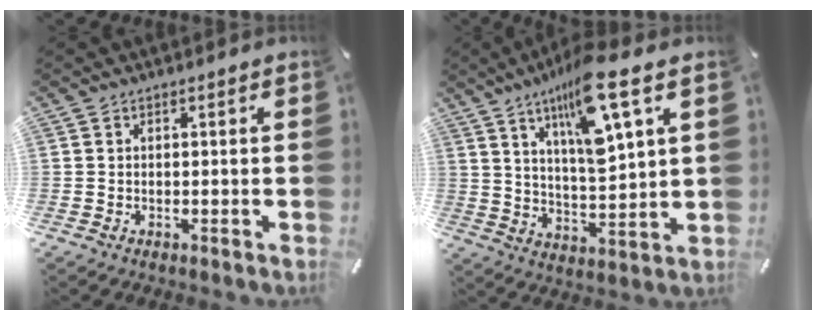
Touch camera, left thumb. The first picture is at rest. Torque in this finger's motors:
{"motor_torque": [2.82, 1.58, 1.40, -1.37, 0.24]}